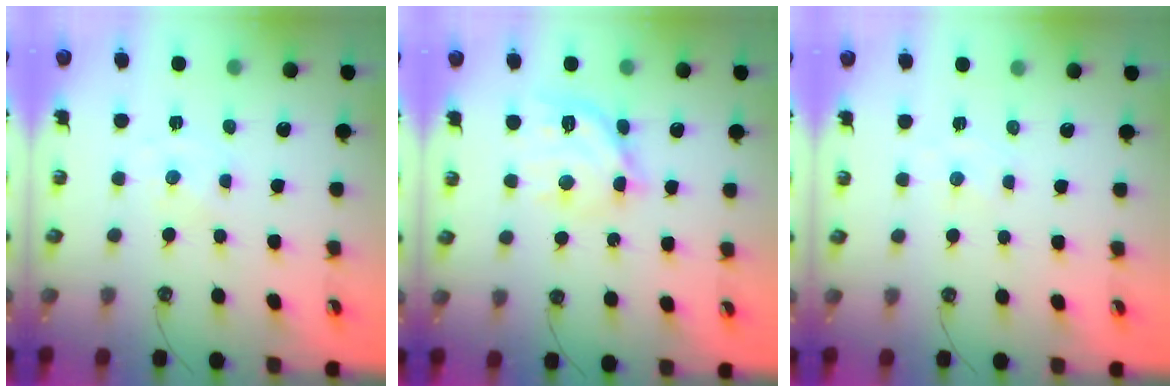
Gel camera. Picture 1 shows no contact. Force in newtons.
{"total": 14.8, "press": 14.8, "slide": 0.9}
{"total": 2.5, "press": 2.5, "slide": 0.4}